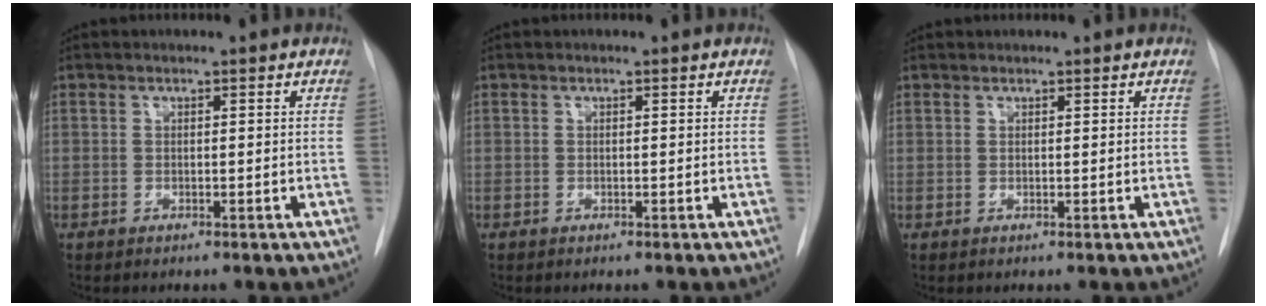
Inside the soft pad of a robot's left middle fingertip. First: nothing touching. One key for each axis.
{"total": 0.0}
{"total": 0.6, "fx": 0.5, "fy": 0.4, "fz": -0.1, "tx": 0.003, "ty": 0.004, "tz": 0.008}